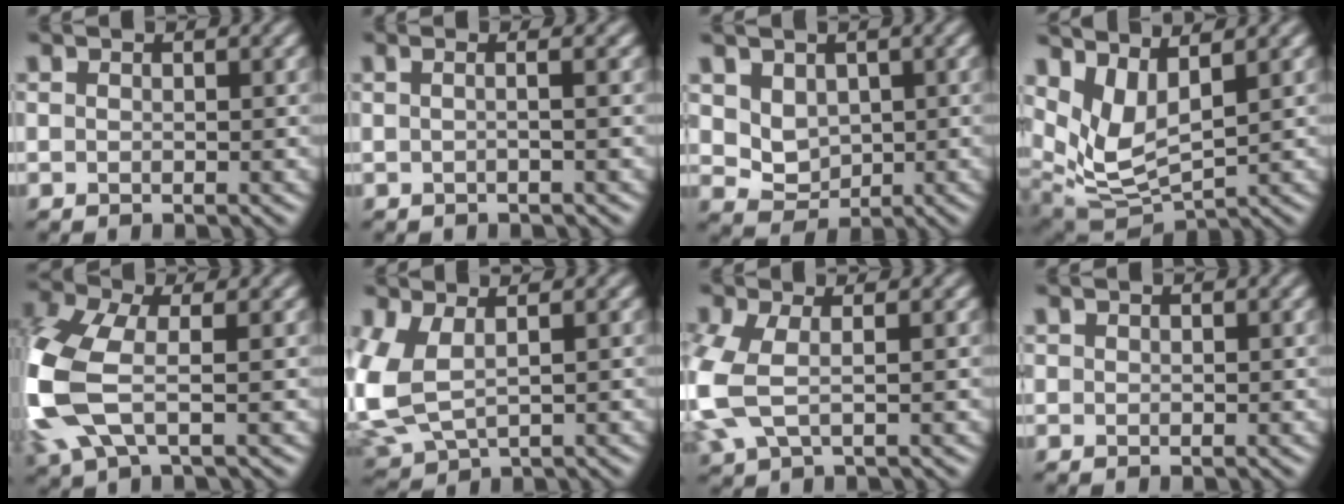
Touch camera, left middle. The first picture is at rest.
{"total": 1.4, "force": [0.1, 0.2, 1.4], "torque": [-0.018, -0.011, -0.012]}
{"total": 3.9, "force": [1.1, 3.1, 2.2], "torque": [-0.045, 0.002, 0.029]}
{"total": 4.4, "force": [2.2, 1.6, 3.4], "torque": [-0.089, -0.015, 0.052]}
{"total": 8.9, "force": [-1.2, 4.6, 7.5], "torque": [-0.208, -0.002, -0.037]}
{"total": 5.9, "force": [0.4, 3.5, 4.7], "torque": [-0.131, -0.007, 0.011]}
{"total": 5.0, "force": [-0.3, 2.6, 4.2], "torque": [-0.125, 0.003, -0.010]}
{"total": 0.0}